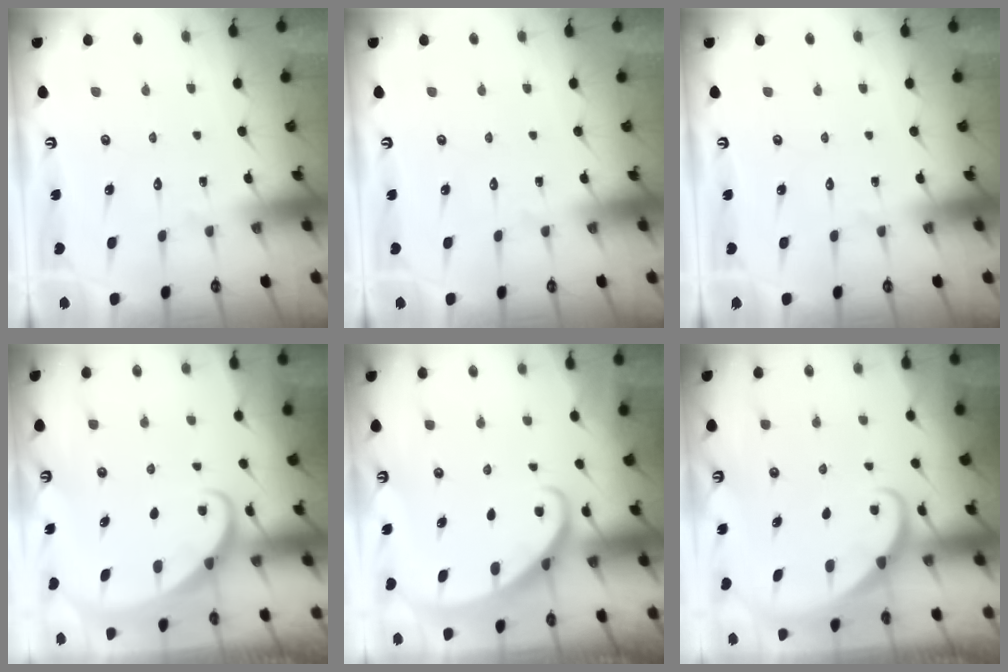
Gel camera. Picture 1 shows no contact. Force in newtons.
{"total": 0.0}
{"total": 0.0}
{"total": 1.6, "press": 1.6, "slide": 0.1}
{"total": 2.0, "press": 2.0, "slide": 0.3}
{"total": 1.6, "press": 1.6, "slide": 0.0}